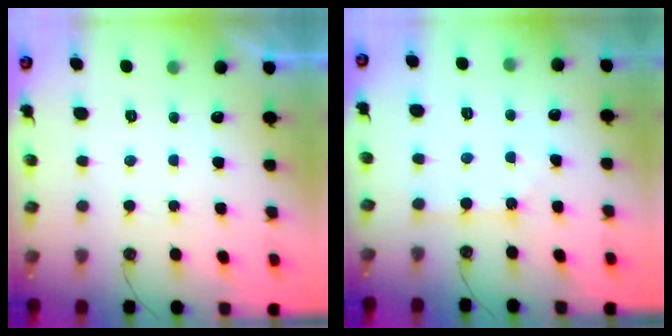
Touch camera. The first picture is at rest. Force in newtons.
{"total": 1.5, "press": 1.5, "slide": 0.3}